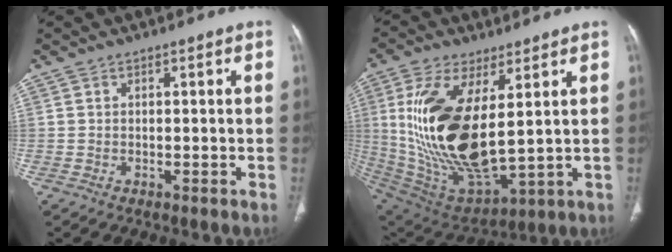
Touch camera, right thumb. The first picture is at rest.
{"total": 23.4, "force": [3.9, 10.3, 20.6], "torque": [-0.415, -0.033, 0.091]}